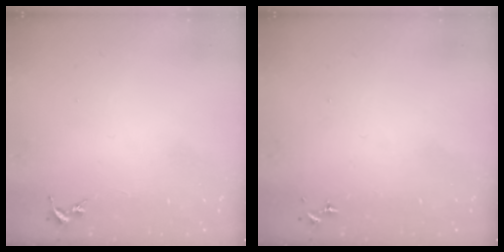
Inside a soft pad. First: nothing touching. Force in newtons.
{"total": 0.0}